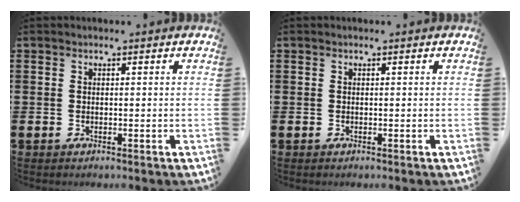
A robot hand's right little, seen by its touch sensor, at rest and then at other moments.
{"total": 0.0}